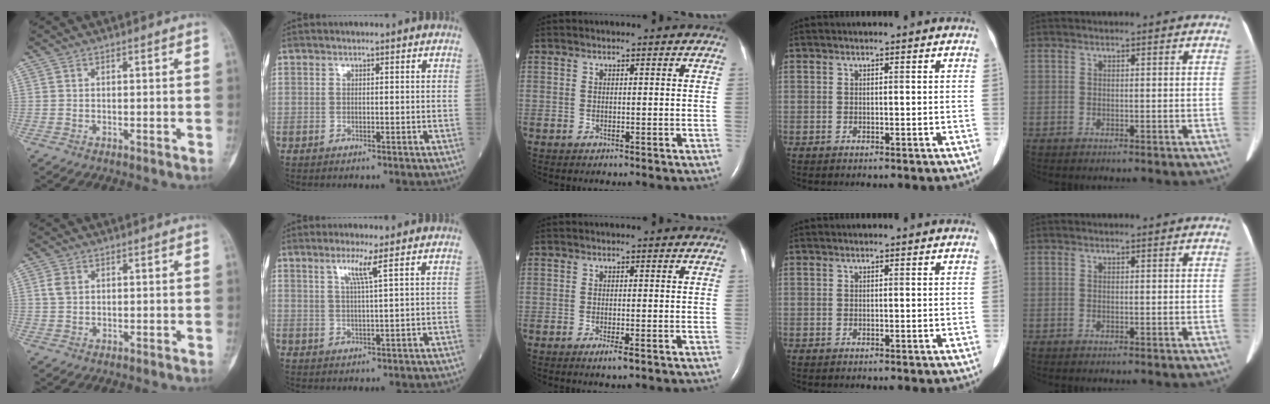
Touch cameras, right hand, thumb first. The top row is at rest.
{"thumb": {"total": 2.3, "force": [0.7, 1.7, 1.5], "torque": [-0.030, 0.004, 0.016]}, "index": {"total": 3.5, "force": [1.8, -0.8, 2.9], "torque": [-0.061, -0.003, 0.037]}, "middle": {"total": 1.8, "force": [-1.0, 0.1, 1.5], "torque": [-0.028, -0.004, -0.017]}}